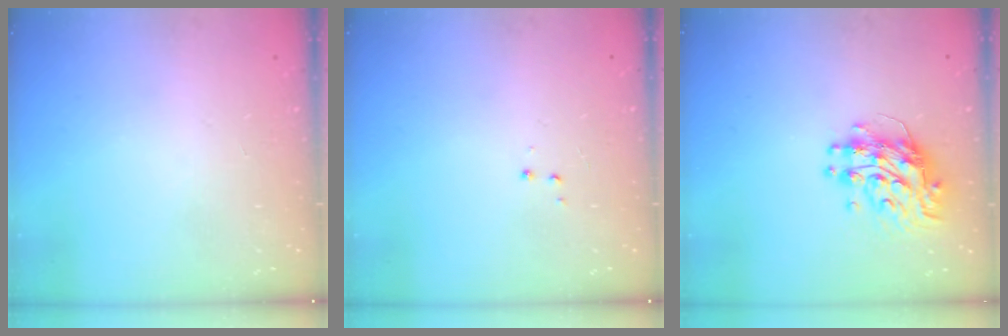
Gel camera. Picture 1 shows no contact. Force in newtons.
{"total": 2.9, "press": 2.8, "slide": 0.4}
{"total": 11.5, "press": 11.5, "slide": 1.0}